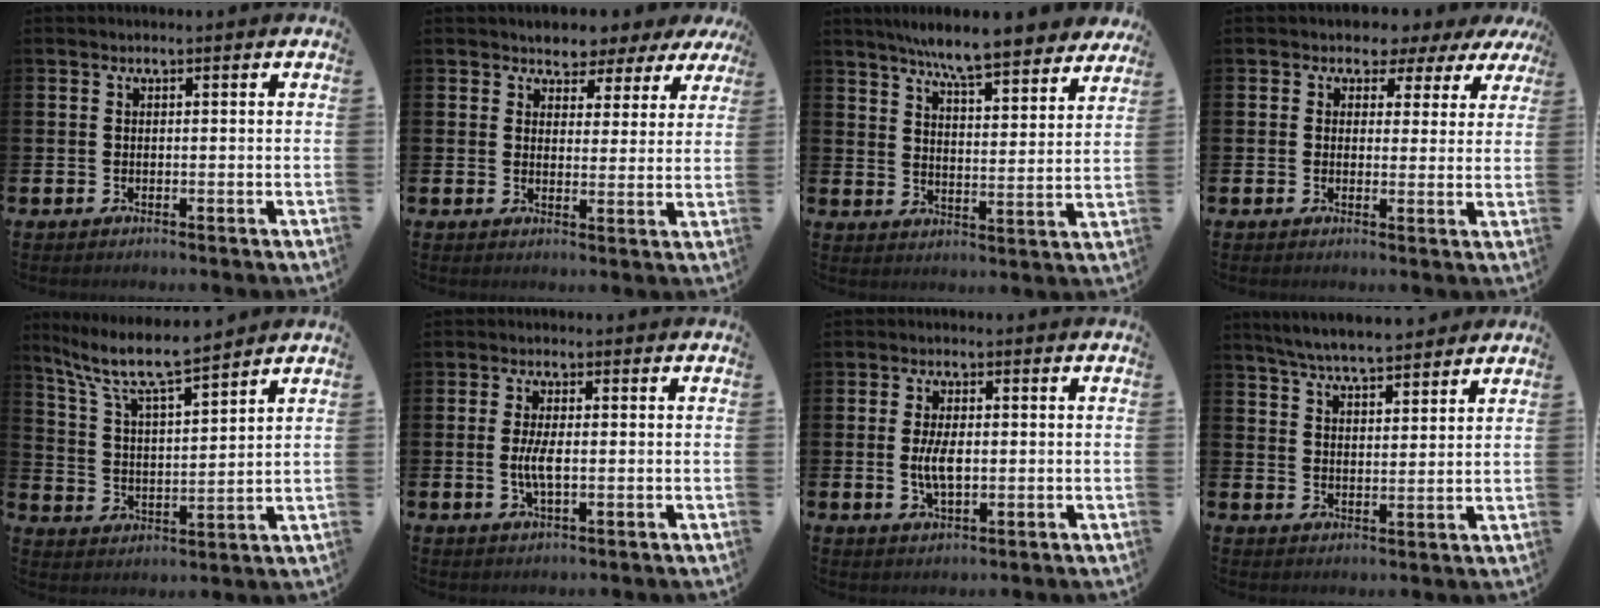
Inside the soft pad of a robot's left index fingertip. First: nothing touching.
{"total": 3.5, "force": [2.9, 1.8, -0.3], "torque": [-0.003, -0.022, 0.045]}
{"total": 8.2, "force": [7.6, 0.6, 3.1], "torque": [-0.071, -0.046, 0.131]}
{"total": 2.6, "force": [1.6, 2.1, 0.2], "torque": [-0.017, -0.007, 0.020]}
{"total": 8.9, "force": [8.0, 0.9, 3.9], "torque": [-0.112, -0.046, 0.138]}
{"total": 3.5, "force": [-0.2, 1.2, 3.3], "torque": [-0.058, -0.005, -0.008]}
{"total": 4.6, "force": [-0.1, 2.0, 4.2], "torque": [-0.077, -0.002, -0.005]}
{"total": 6.1, "force": [5.9, 0.3, 1.4], "torque": [-0.050, -0.026, 0.108]}